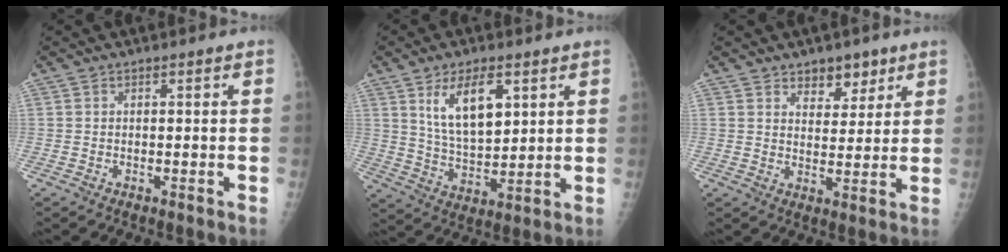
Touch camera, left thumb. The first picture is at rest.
{"total": 11.3, "force": [4.9, 5.3, 8.7], "torque": [-0.133, -0.026, 0.101]}
{"total": 5.9, "force": [3.9, 3.5, 2.6], "torque": [-0.006, -0.025, 0.060]}